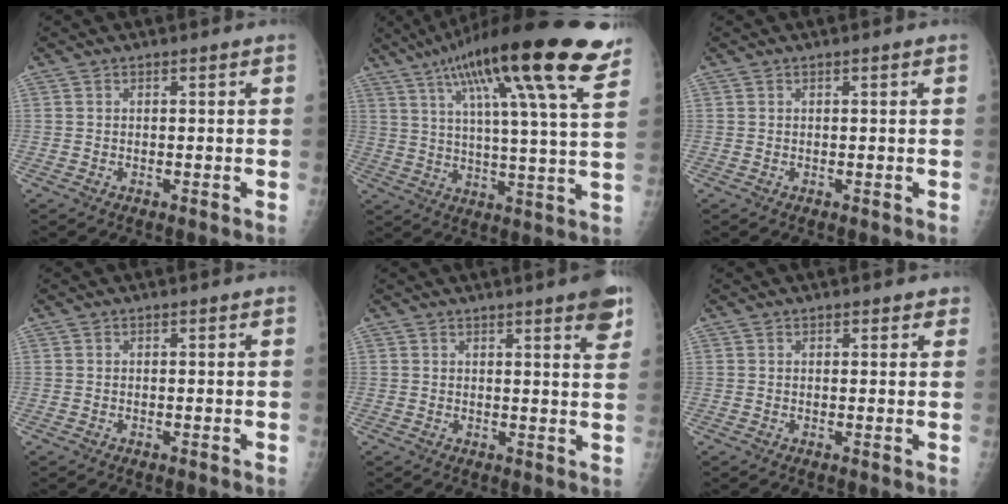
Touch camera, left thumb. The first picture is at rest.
{"total": 24.8, "force": [15.3, 3.5, 19.2], "torque": [-0.297, -0.036, 0.228]}
{"total": 0.0}
{"total": 0.0}
{"total": 5.8, "force": [3.5, 0.8, 4.5], "torque": [-0.046, -0.014, 0.041]}
{"total": 1.5, "force": [1.1, 0.9, 0.3], "torque": [0.017, -0.005, 0.006]}